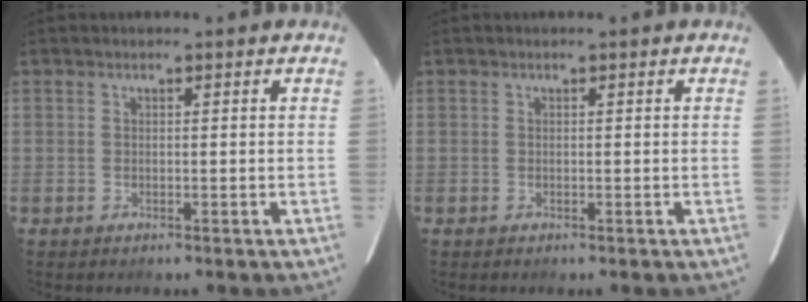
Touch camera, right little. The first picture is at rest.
{"total": 0.0}